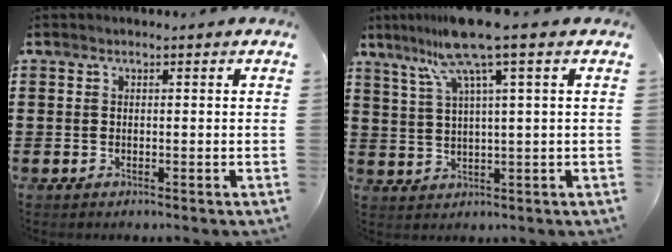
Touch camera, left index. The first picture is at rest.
{"total": 8.8, "force": [4.9, -0.3, 7.3], "torque": [-0.168, -0.016, 0.079]}